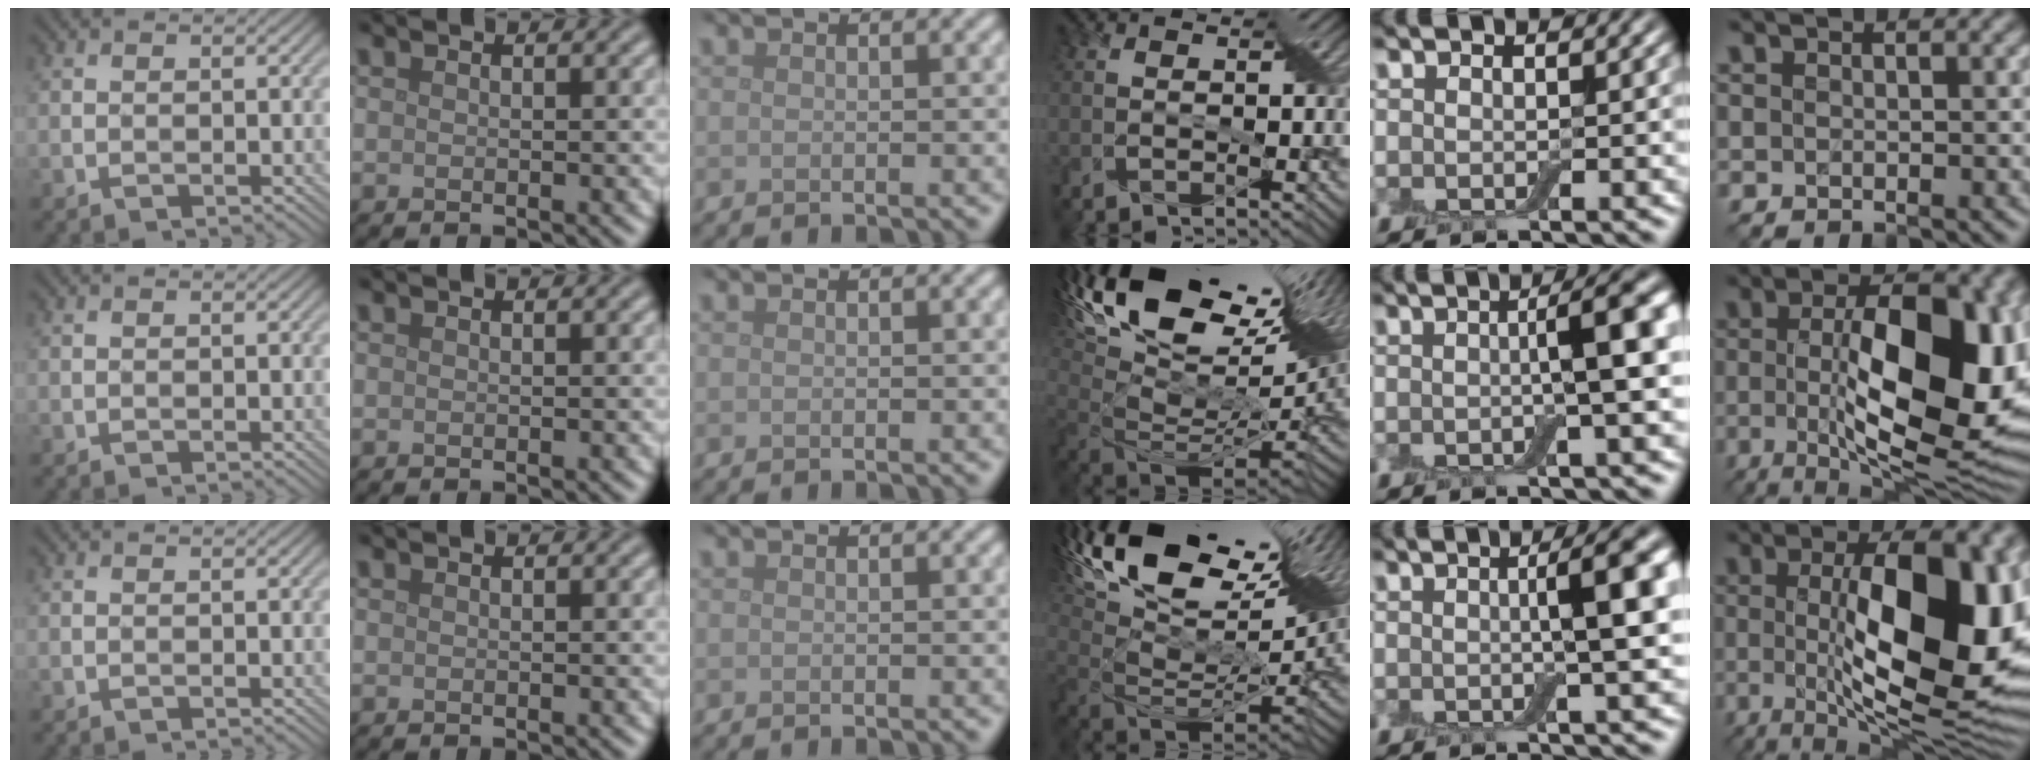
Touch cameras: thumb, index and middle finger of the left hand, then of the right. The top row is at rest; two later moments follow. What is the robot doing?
{"motion": "wrap", "object": "adhesive wrap"}